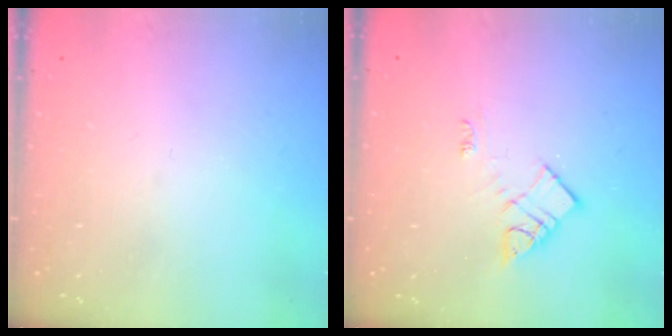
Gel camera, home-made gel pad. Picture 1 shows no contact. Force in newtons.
{"total": 10.5, "press": 10.5, "slide": 0.4}